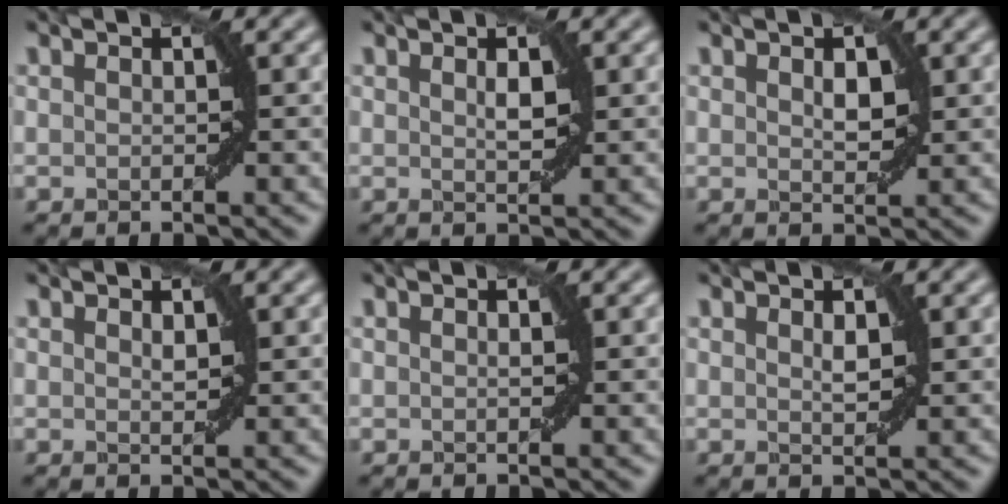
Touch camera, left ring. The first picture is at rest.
{"total": 1.1, "force": [0.5, 0.3, 1.0], "torque": [-0.019, 0.000, 0.011]}
{"total": 1.6, "force": [0.5, 0.8, 1.2], "torque": [-0.021, 0.001, 0.013]}
{"total": 0.6, "force": [0.5, 0.2, 0.4], "torque": [-0.008, -0.002, 0.011]}
{"total": 0.0}
{"total": 0.9, "force": [0.5, 0.2, 0.7], "torque": [-0.014, -0.001, 0.012]}